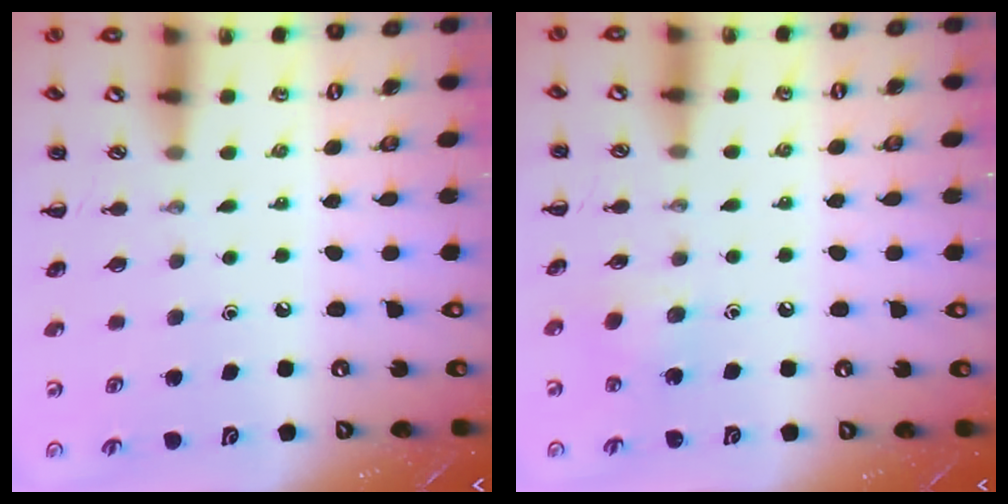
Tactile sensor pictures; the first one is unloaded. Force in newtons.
{"total": 4.7, "press": 4.7, "slide": 0.7}